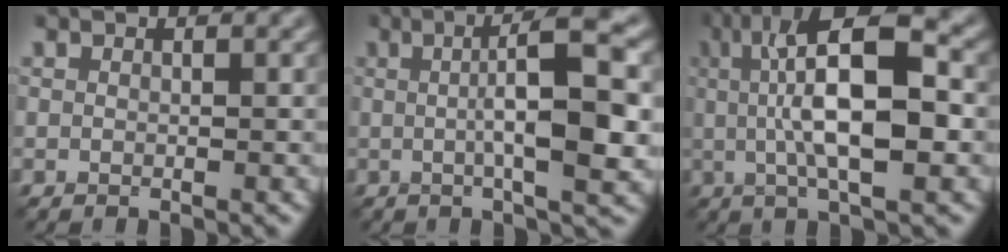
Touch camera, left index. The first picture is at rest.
{"total": 8.9, "force": [0.5, 2.0, 8.7], "torque": [-0.116, 0.007, 0.004]}
{"total": 10.4, "force": [1.1, 3.3, 9.8], "torque": [-0.154, 0.020, 0.012]}